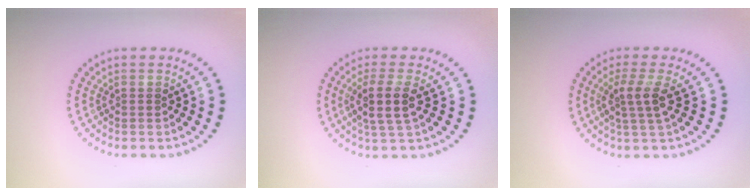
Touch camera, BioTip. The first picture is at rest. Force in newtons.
{"total": 3.0, "press": 2.6, "slide": 1.6}
{"total": 2.8, "press": 2.1, "slide": 1.9}